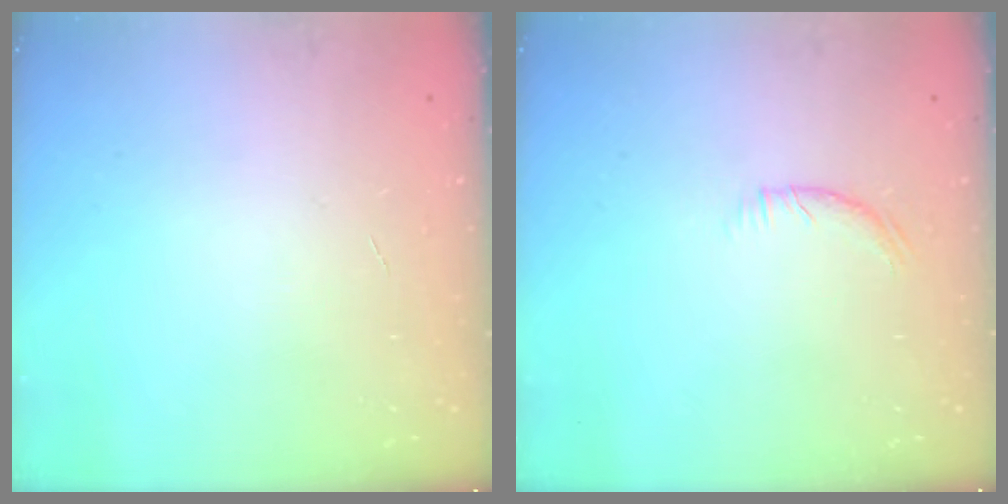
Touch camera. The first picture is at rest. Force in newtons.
{"total": 8.0, "press": 7.7, "slide": 2.1}